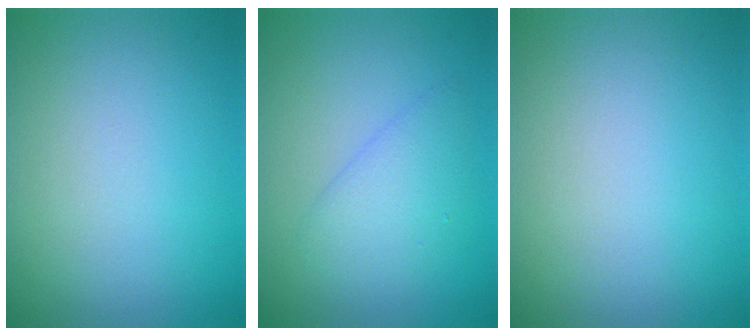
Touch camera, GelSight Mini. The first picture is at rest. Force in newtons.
{"total": 2.5, "press": 2.5, "slide": 0.3}
{"total": 0.0}